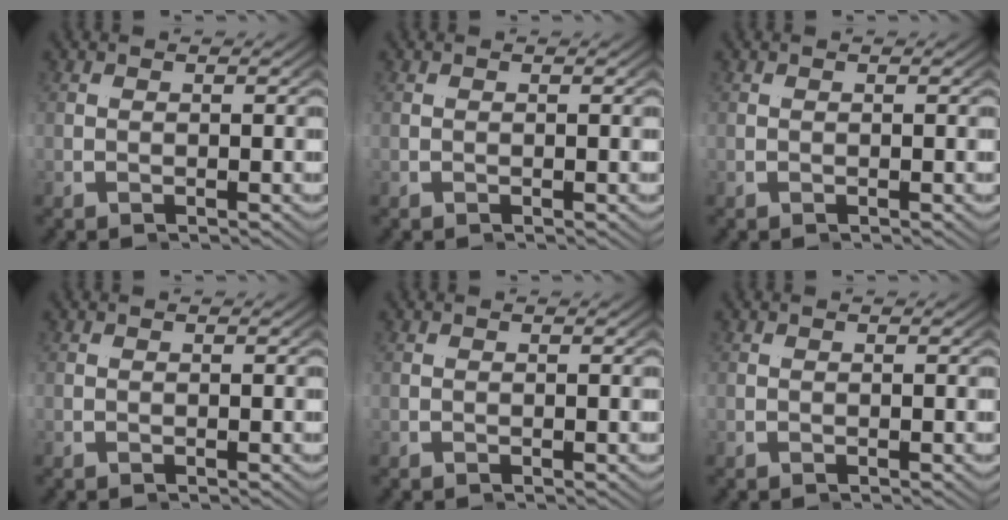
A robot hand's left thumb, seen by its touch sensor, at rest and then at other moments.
{"total": 0.0}
{"total": 0.0}
{"total": 0.0}
{"total": 0.0}
{"total": 0.0}